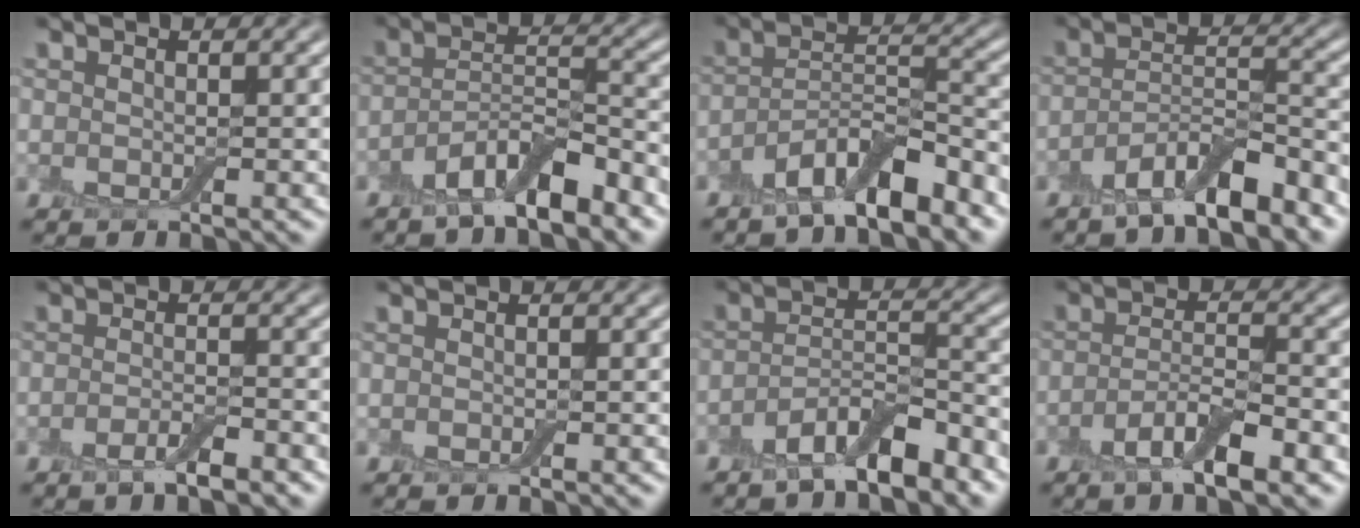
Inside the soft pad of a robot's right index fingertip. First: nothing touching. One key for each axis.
{"total": 5.9, "fx": -4.0, "fy": 1.7, "fz": 4.0, "tx": -0.069, "ty": 0.000, "tz": -0.073}
{"total": 6.7, "fx": -4.5, "fy": 2.0, "fz": 4.5, "tx": -0.076, "ty": 0.005, "tz": -0.081}
{"total": 6.1, "fx": -4.3, "fy": 1.6, "fz": 4.0, "tx": -0.067, "ty": 0.000, "tz": -0.077}
{"total": 2.5, "fx": -1.5, "fy": 0.5, "fz": 1.9, "tx": -0.034, "ty": 0.000, "tz": -0.029}
{"total": 0.0}
{"total": 5.4, "fx": -3.7, "fy": 1.5, "fz": 3.5, "tx": -0.059, "ty": 0.000, "tz": -0.068}
{"total": 4.6, "fx": -2.6, "fy": 1.1, "fz": 3.6, "tx": -0.066, "ty": 0.000, "tz": -0.051}